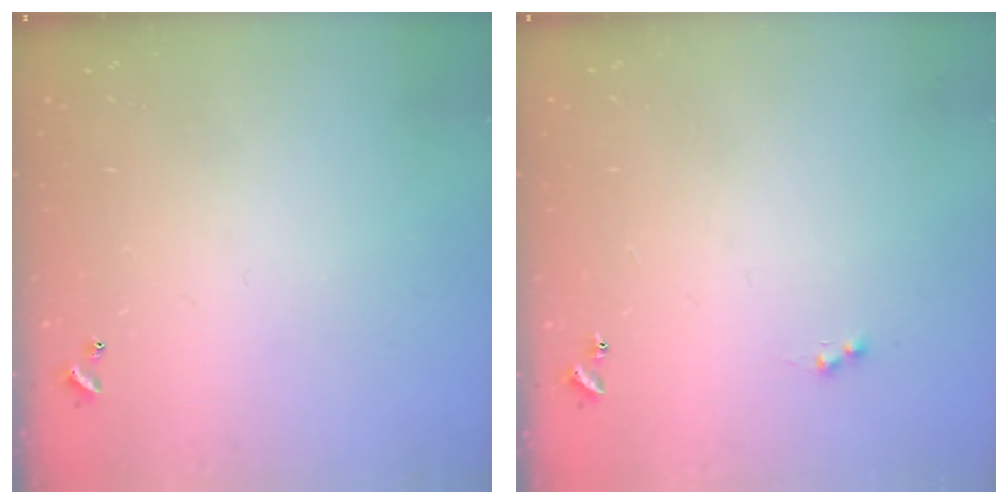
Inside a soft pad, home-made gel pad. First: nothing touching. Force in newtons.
{"total": 1.2, "press": 1.1, "slide": 0.6}